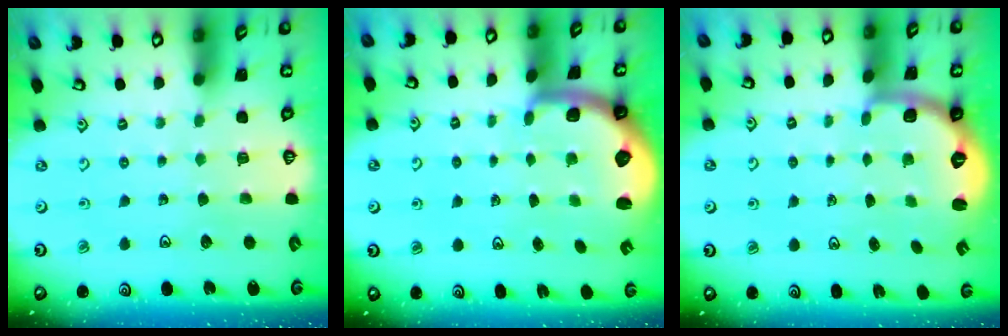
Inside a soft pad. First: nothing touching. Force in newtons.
{"total": 1.7, "press": 1.7, "slide": 0.4}
{"total": 2.6, "press": 1.6, "slide": 2.1}